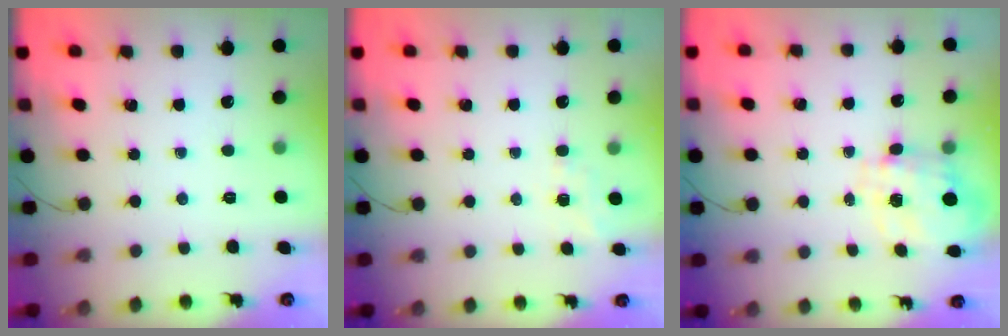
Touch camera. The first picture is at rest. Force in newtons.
{"total": 5.2, "press": 4.9, "slide": 1.5}
{"total": 3.5, "press": 3.3, "slide": 1.0}